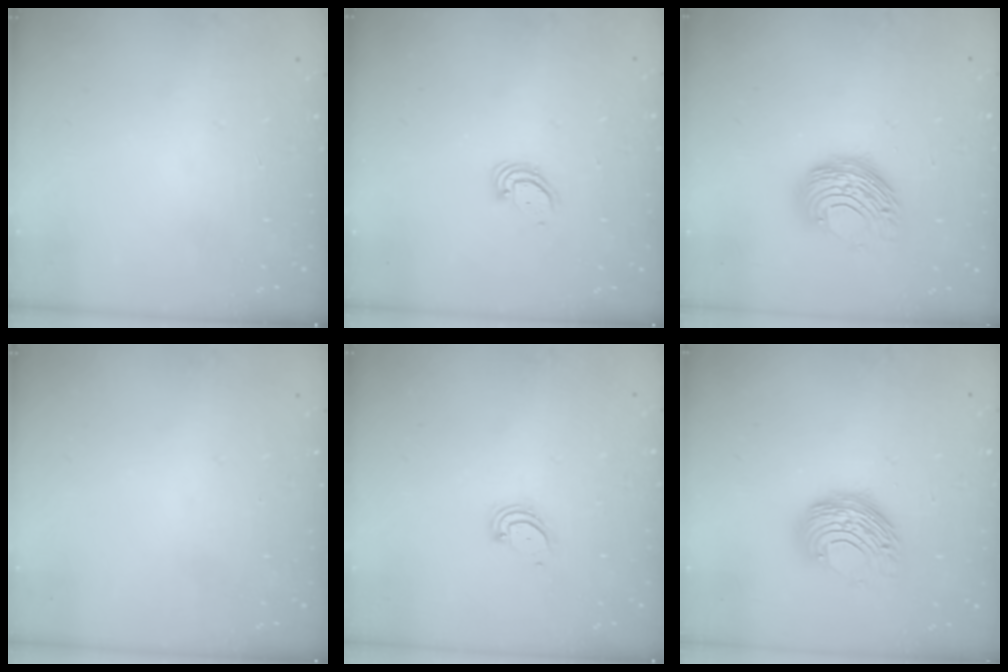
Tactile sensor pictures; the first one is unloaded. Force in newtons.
{"total": 3.2, "press": 3.2, "slide": 0.3}
{"total": 11.0, "press": 11.0, "slide": 0.4}
{"total": 0.0}
{"total": 3.0, "press": 3.0, "slide": 0.4}
{"total": 11.0, "press": 11.0, "slide": 0.4}